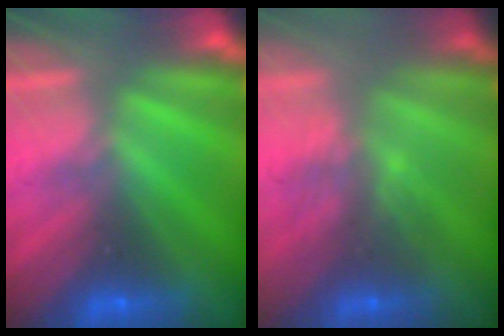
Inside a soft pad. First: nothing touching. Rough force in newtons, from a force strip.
{"total": 2.9}